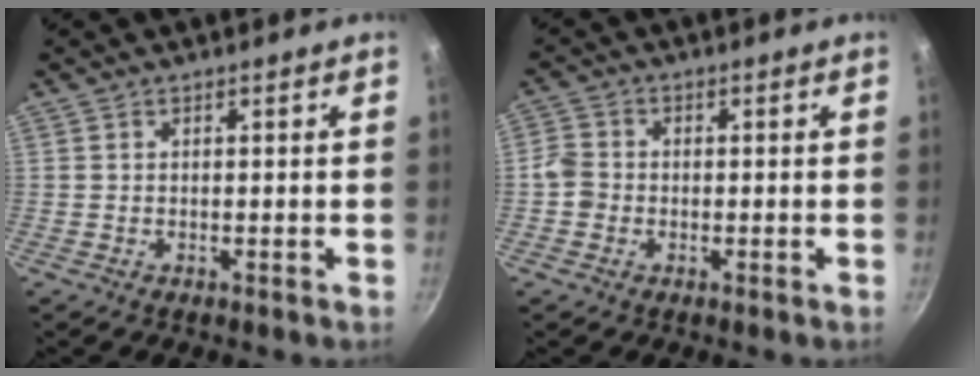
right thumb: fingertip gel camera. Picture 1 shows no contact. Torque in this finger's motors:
{"motor_torque": [-0.04, -0.02, -0.21, 0.39, 0.08]}